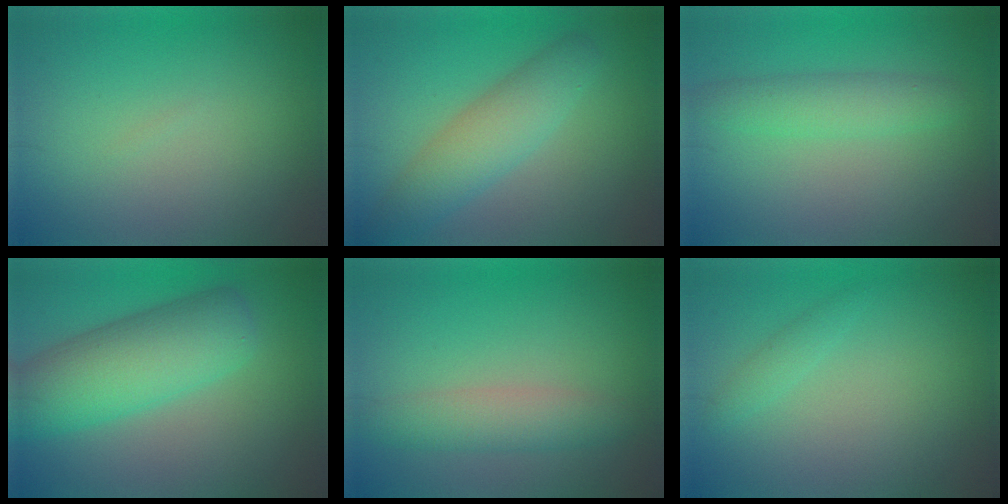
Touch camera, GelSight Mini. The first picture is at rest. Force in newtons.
{"total": 4.5, "press": 4.5, "slide": 0.2}
{"total": 2.9, "press": 2.9, "slide": 0.1}
{"total": 7.8, "press": 7.8, "slide": 0.2}
{"total": 3.0, "press": 3.0, "slide": 0.0}
{"total": 1.0, "press": 1.0, "slide": 0.1}